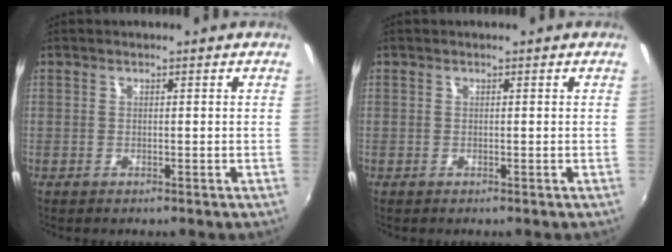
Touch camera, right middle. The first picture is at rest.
{"total": 0.0}